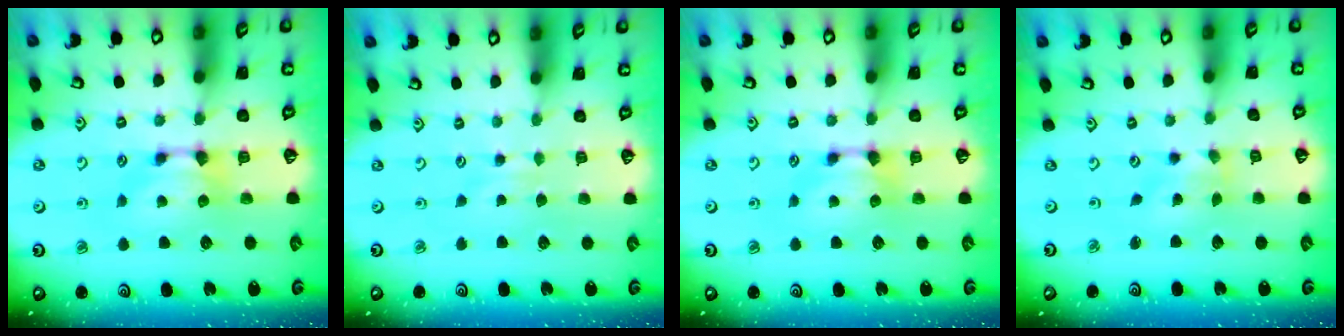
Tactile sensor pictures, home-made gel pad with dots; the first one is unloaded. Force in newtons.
{"total": 2.4, "press": 2.4, "slide": 0.2}
{"total": 0.0}
{"total": 2.0, "press": 1.7, "slide": 1.0}